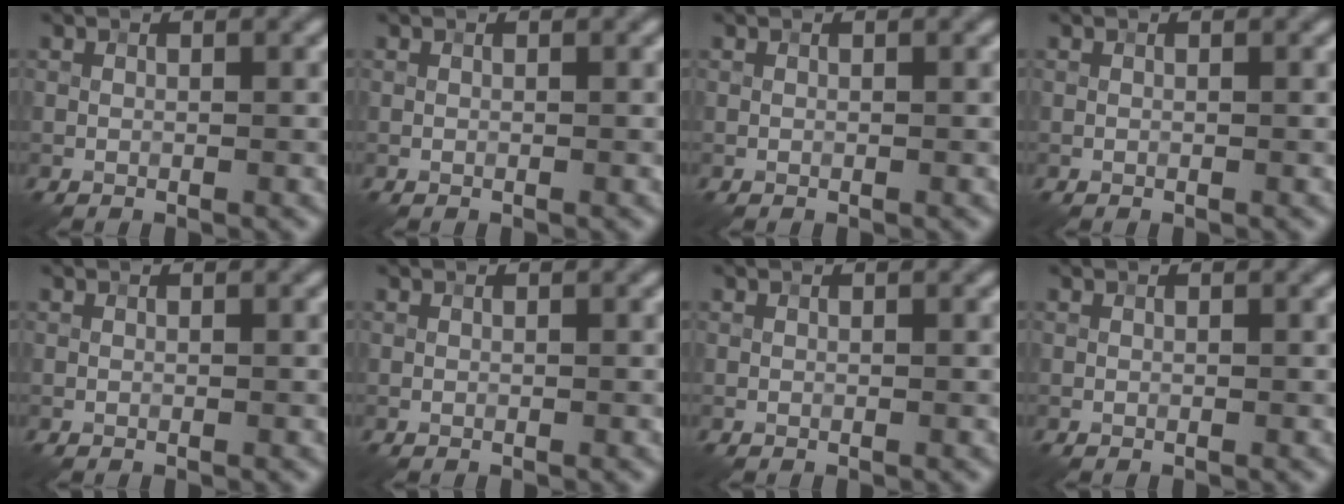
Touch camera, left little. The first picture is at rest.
{"total": 0.0}
{"total": 0.0}
{"total": 0.0}
{"total": 0.0}
{"total": 0.0}
{"total": 0.0}
{"total": 0.0}